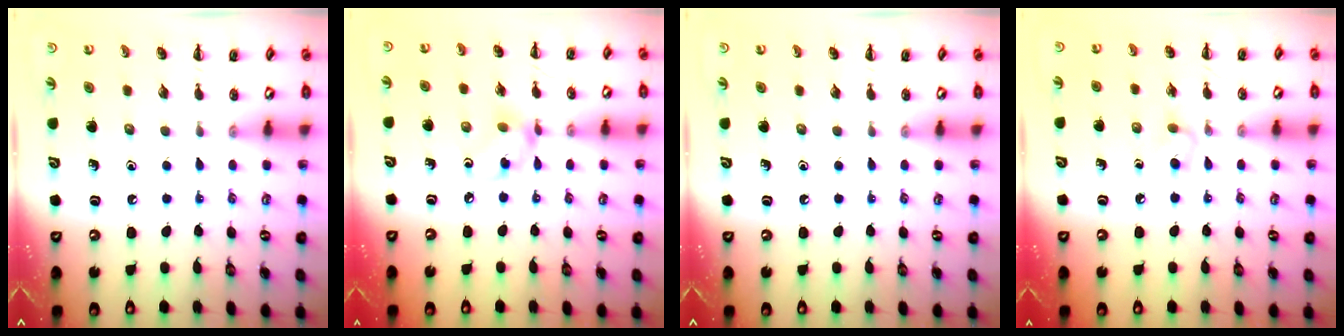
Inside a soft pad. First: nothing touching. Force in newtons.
{"total": 6.2, "press": 6.2, "slide": 0.3}
{"total": 0.0}
{"total": 3.5, "press": 3.2, "slide": 1.3}